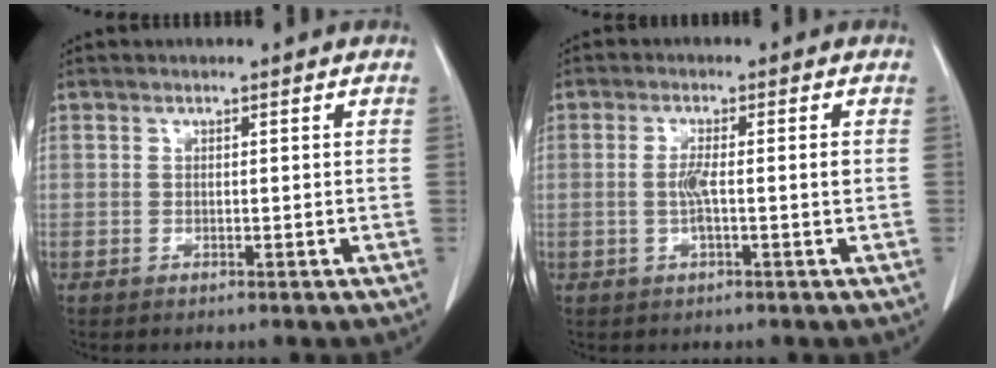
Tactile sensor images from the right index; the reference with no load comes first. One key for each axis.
{"total": 3.5, "fx": -0.5, "fy": 0.1, "fz": 3.5, "tx": -0.068, "ty": 0.000, "tz": -0.008}